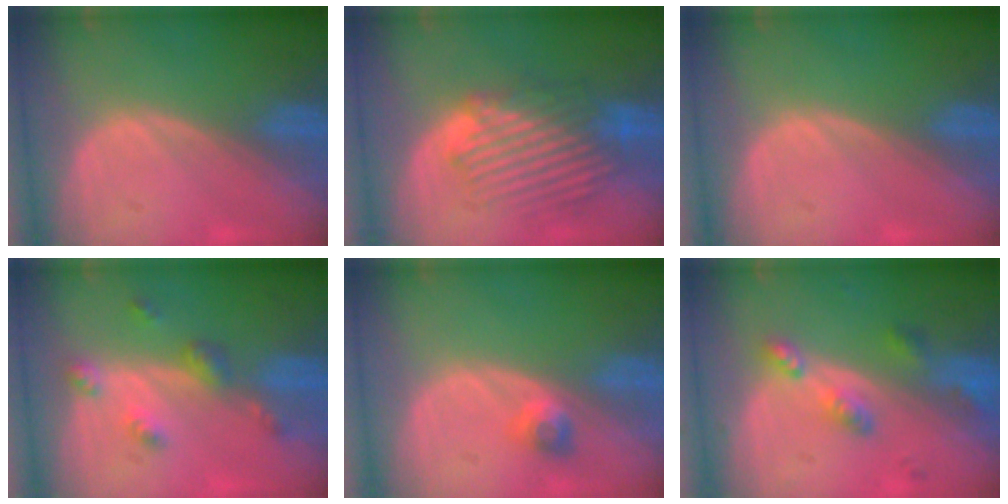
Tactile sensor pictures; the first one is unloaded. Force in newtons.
{"total": 8.5, "press": 8.1, "slide": 2.6}
{"total": 0.0}
{"total": 4.8, "press": 4.3, "slide": 2.3}
{"total": 2.4, "press": 2.1, "slide": 1.2}
{"total": 5.3, "press": 4.8, "slide": 2.2}